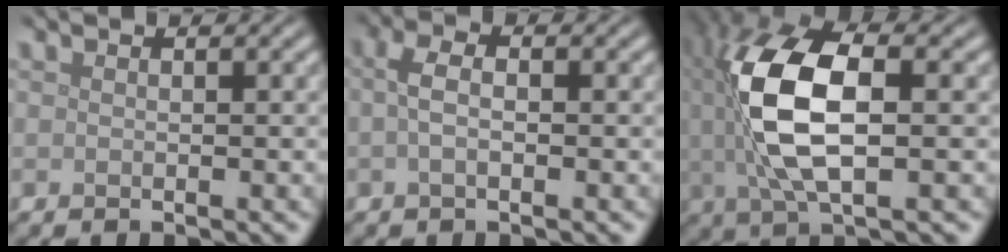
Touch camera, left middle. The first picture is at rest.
{"total": 2.1, "force": [-0.1, 1.0, 1.9], "torque": [-0.044, 0.004, -0.006]}
{"total": 10.0, "force": [1.0, 4.4, 8.9], "torque": [-0.190, 0.008, 0.019]}